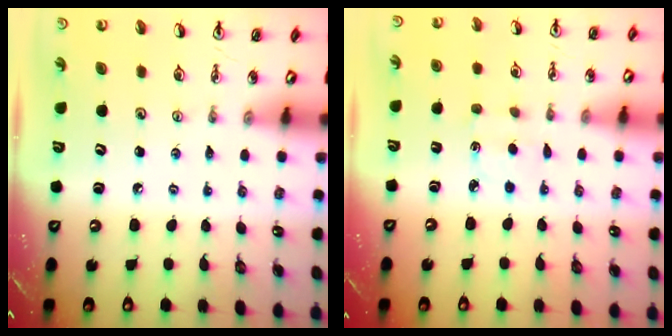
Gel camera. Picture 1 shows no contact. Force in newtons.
{"total": 2.3, "press": 2.3, "slide": 0.4}